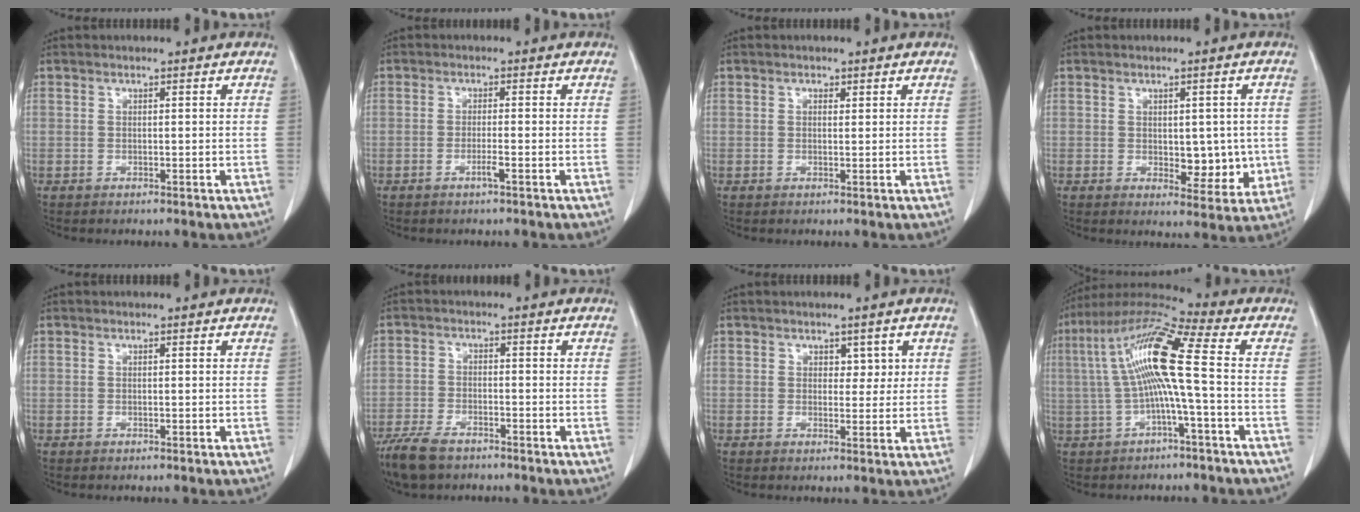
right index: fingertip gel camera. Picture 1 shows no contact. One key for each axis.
{"total": 1.8, "fx": -0.9, "fy": -0.2, "fz": 1.5, "tx": -0.030, "ty": -0.002, "tz": -0.018}
{"total": 0.7, "fx": 0.4, "fy": 0.5, "fz": 0.2, "tx": -0.002, "ty": -0.002, "tz": 0.005}
{"total": 6.3, "fx": -0.3, "fy": 3.5, "fz": 5.2, "tx": -0.054, "ty": -0.004, "tz": 0.008}
{"total": 0.0}
{"total": 7.1, "fx": -5.5, "fy": 2.6, "fz": 3.6, "tx": -0.074, "ty": -0.011, "tz": -0.098}
{"total": 2.6, "fx": 1.2, "fy": 1.7, "fz": 1.6, "tx": -0.010, "ty": -0.002, "tz": 0.017}
{"total": 11.8, "fx": 0.0, "fy": -0.1, "fz": 11.8, "tx": -0.229, "ty": 0.032, "tz": -0.007}